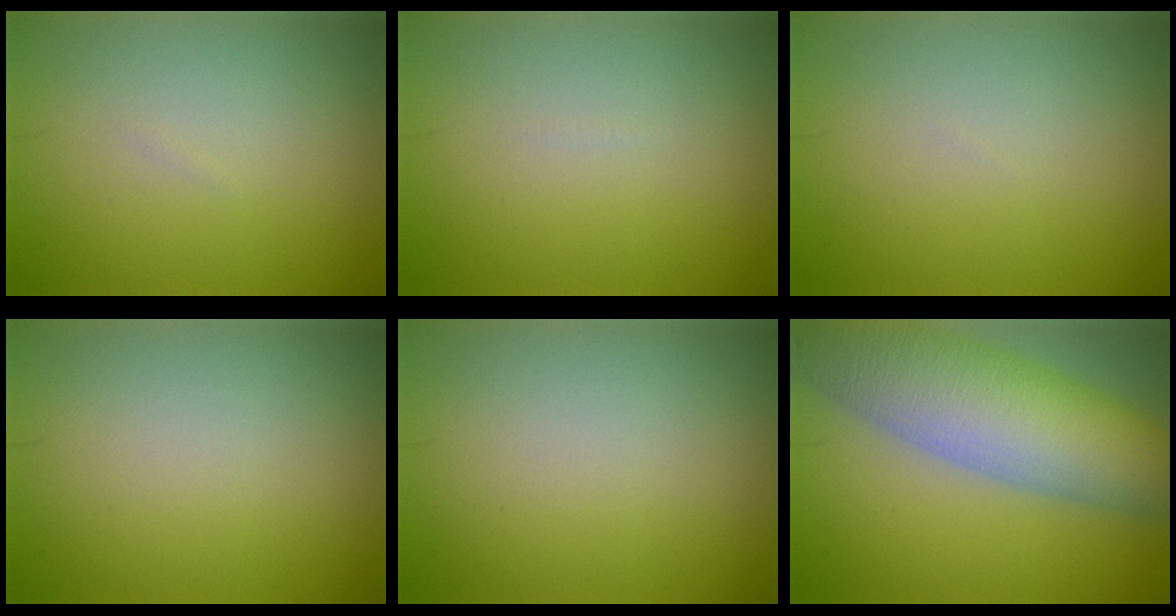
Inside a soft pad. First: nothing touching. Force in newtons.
{"total": 0.0}
{"total": 0.0}
{"total": 0.0}
{"total": 0.0}
{"total": 10.5, "press": 10.4, "slide": 0.7}